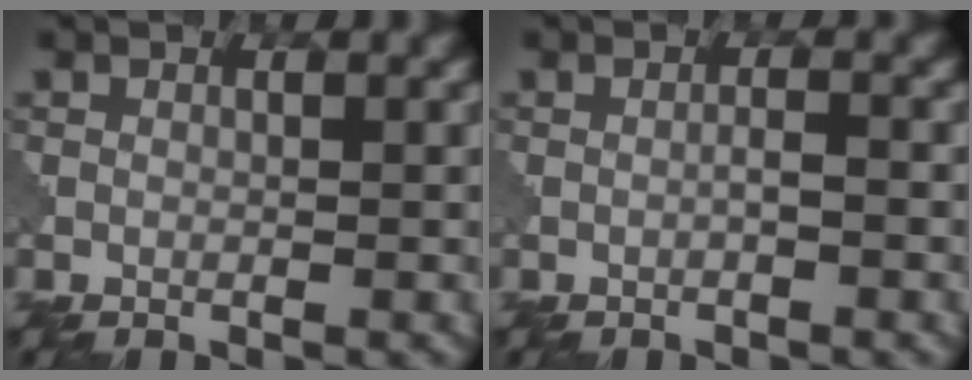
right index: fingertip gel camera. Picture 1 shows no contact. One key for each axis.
{"total": 0.8, "fx": -0.4, "fy": -0.1, "fz": 0.6, "tx": -0.007, "ty": 0.010, "tz": -0.005}